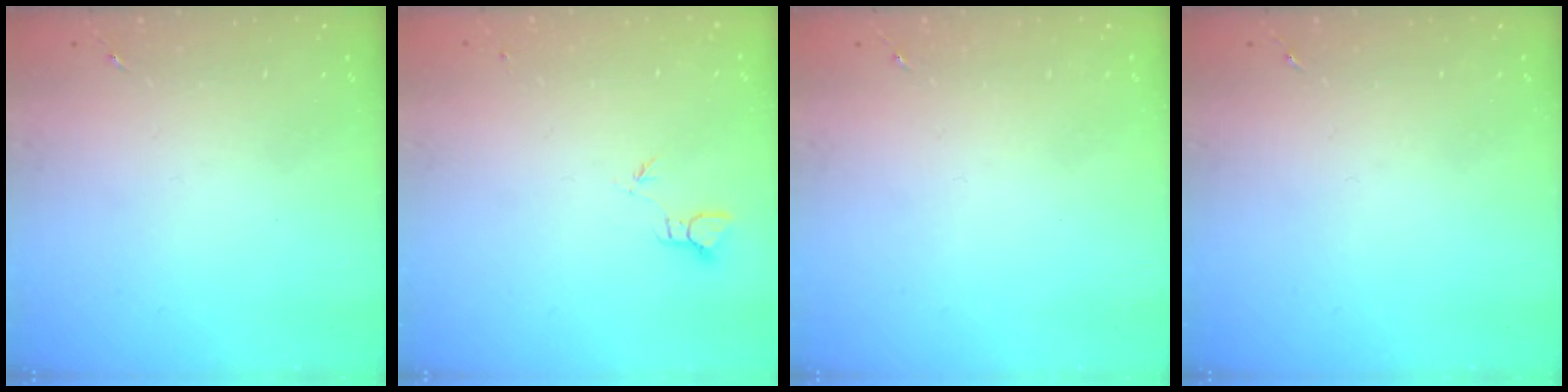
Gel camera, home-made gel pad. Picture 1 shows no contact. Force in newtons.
{"total": 2.0, "press": 2.0, "slide": 0.1}
{"total": 0.0}
{"total": 0.0}